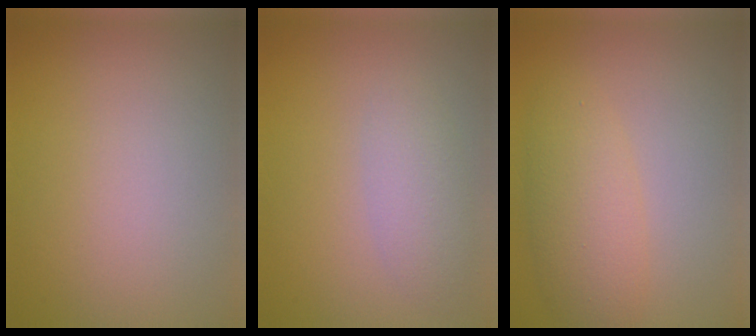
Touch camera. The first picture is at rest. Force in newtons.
{"total": 2.5, "press": 2.5, "slide": 0.2}
{"total": 4.0, "press": 4.0, "slide": 0.1}